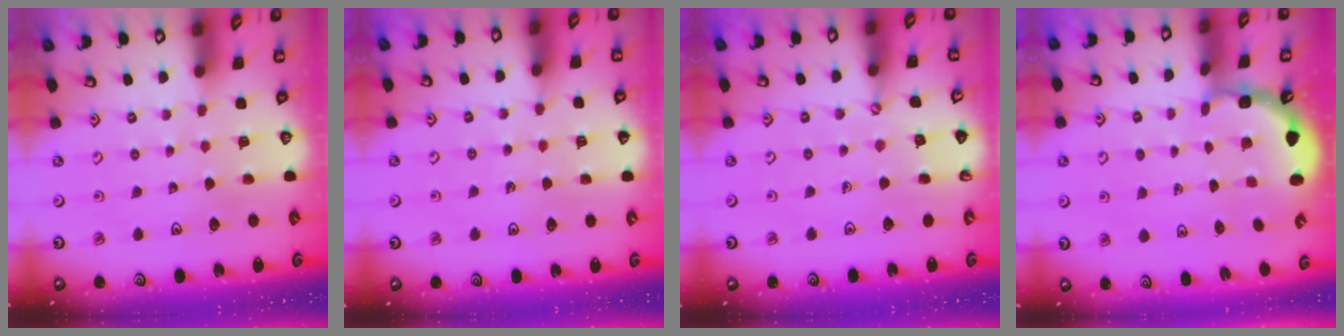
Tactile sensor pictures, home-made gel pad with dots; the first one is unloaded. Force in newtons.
{"total": 3.1, "press": 3.1, "slide": 0.4}
{"total": 4.8, "press": 4.8, "slide": 0.5}
{"total": 2.3, "press": 2.1, "slide": 0.9}